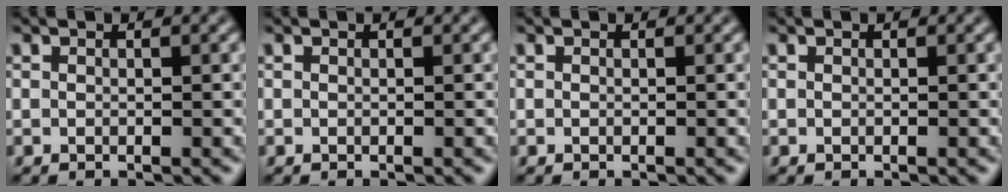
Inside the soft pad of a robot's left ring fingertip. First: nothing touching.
{"total": 0.0}
{"total": 0.0}
{"total": 0.0}